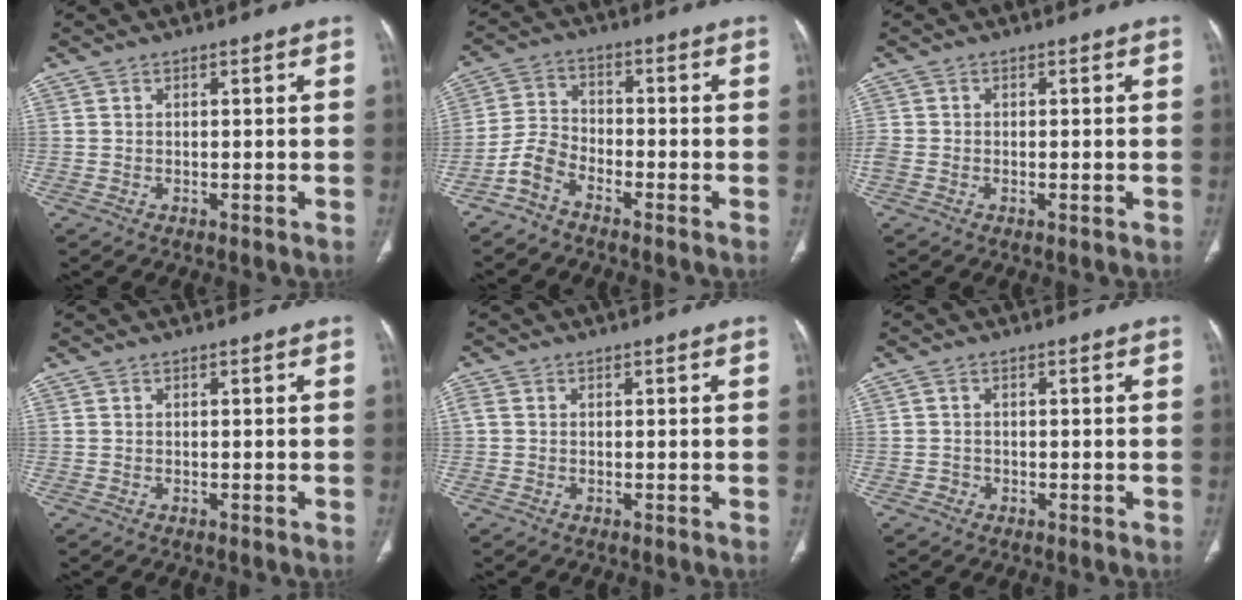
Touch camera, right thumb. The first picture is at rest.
{"total": 5.0, "force": [-3.9, 2.2, 2.3], "torque": [-0.048, 0.026, -0.090]}
{"total": 2.4, "force": [-0.8, 1.5, 1.7], "torque": [-0.043, 0.006, -0.016]}
{"total": 0.0}
{"total": 1.3, "force": [0.2, 1.1, 0.7], "torque": [-0.018, 0.007, 0.006]}
{"total": 1.2, "force": [-0.5, 1.1, 0.1], "torque": [0.003, 0.005, -0.014]}